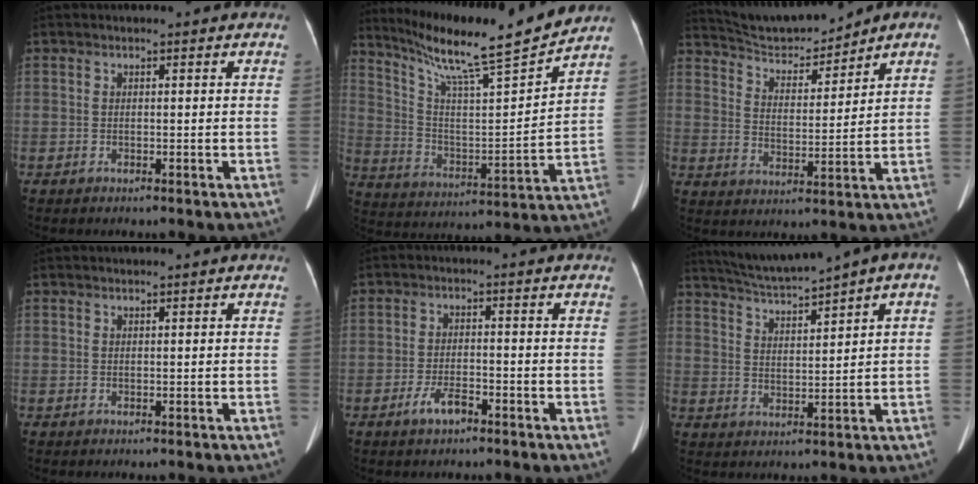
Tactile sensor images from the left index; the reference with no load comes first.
{"total": 18.0, "force": [15.9, -1.0, 8.3], "torque": [-0.148, -0.019, 0.260]}
{"total": 9.2, "force": [8.9, 0.7, 2.3], "torque": [-0.046, 0.008, 0.170]}
{"total": 0.0}
{"total": 3.7, "force": [-2.5, 1.2, 2.5], "torque": [-0.053, 0.001, -0.045]}
{"total": 8.3, "force": [6.5, -0.6, 5.2], "torque": [-0.084, 0.018, 0.114]}